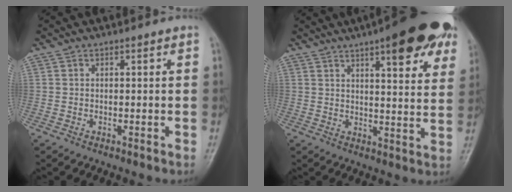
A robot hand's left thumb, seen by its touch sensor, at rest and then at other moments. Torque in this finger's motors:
{"motor_torque": [2.76, 1.82, 1.47, -1.30, 0.09]}